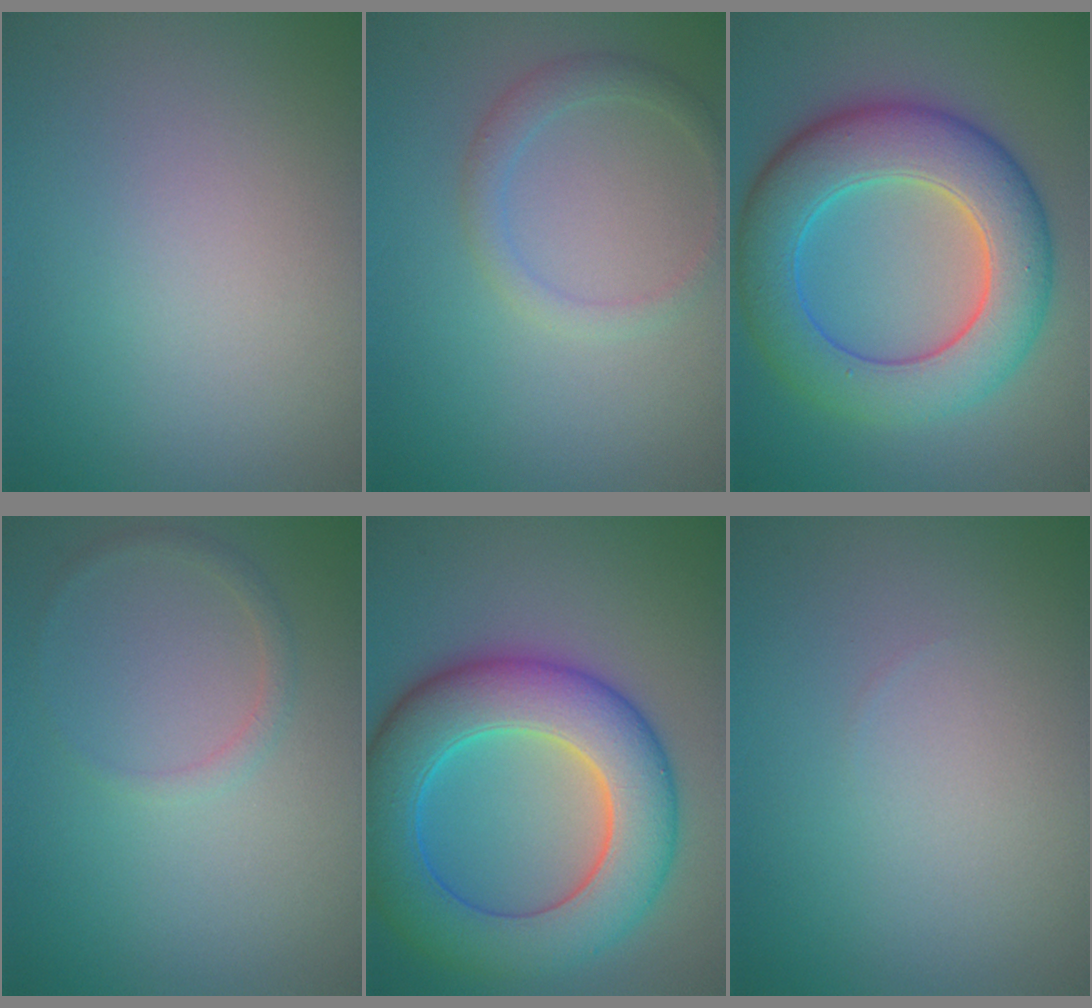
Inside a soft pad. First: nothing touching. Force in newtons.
{"total": 1.8, "press": 1.8, "slide": 0.1}
{"total": 8.8, "press": 8.8, "slide": 0.1}
{"total": 0.9, "press": 0.9, "slide": 0.1}
{"total": 9.9, "press": 9.9, "slide": 0.3}
{"total": 0.0}